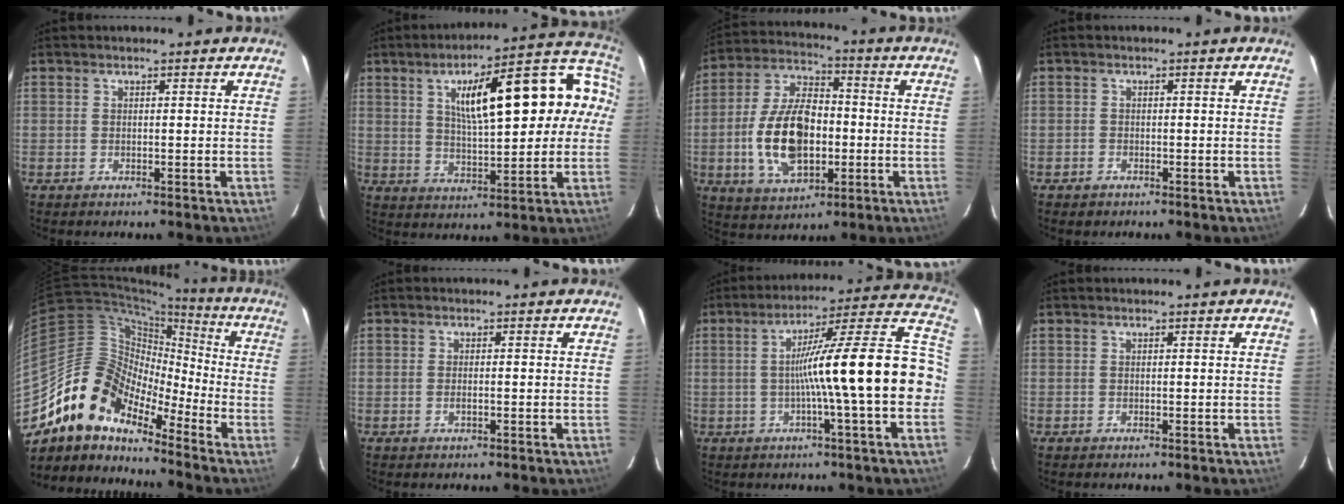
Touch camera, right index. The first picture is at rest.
{"total": 19.8, "force": [3.7, 6.4, 18.3], "torque": [-0.274, 0.049, 0.069]}
{"total": 16.5, "force": [-3.0, 9.3, 13.4], "torque": [-0.269, 0.011, -0.044]}
{"total": 1.3, "force": [-0.9, 0.9, 0.1], "torque": [-0.004, 0.004, -0.013]}
{"total": 13.7, "force": [-10.8, 6.9, 5.0], "torque": [-0.087, 0.027, -0.218]}
{"total": 1.1, "force": [-0.4, 0.3, 0.9], "torque": [-0.019, -0.002, -0.006]}
{"total": 19.1, "force": [-2.7, 0.2, 18.9], "torque": [-0.249, 0.030, -0.042]}
{"total": 0.0}